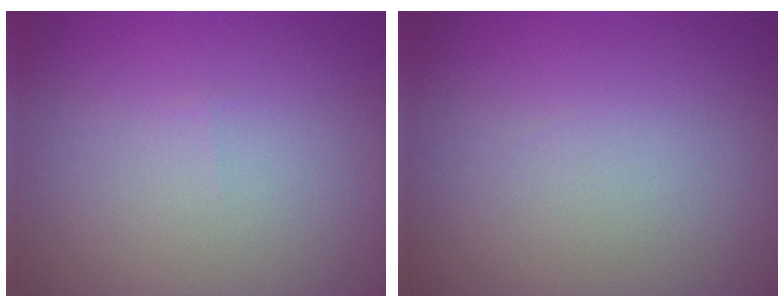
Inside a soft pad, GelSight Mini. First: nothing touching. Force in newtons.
{"total": 0.0}